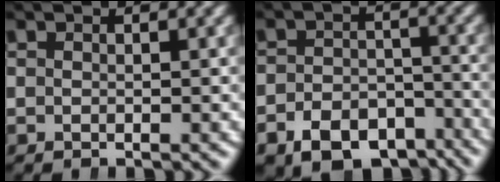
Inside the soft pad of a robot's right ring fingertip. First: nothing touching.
{"total": 8.6, "force": [-6.6, 4.9, 2.4], "torque": [-0.025, -0.023, -0.105]}